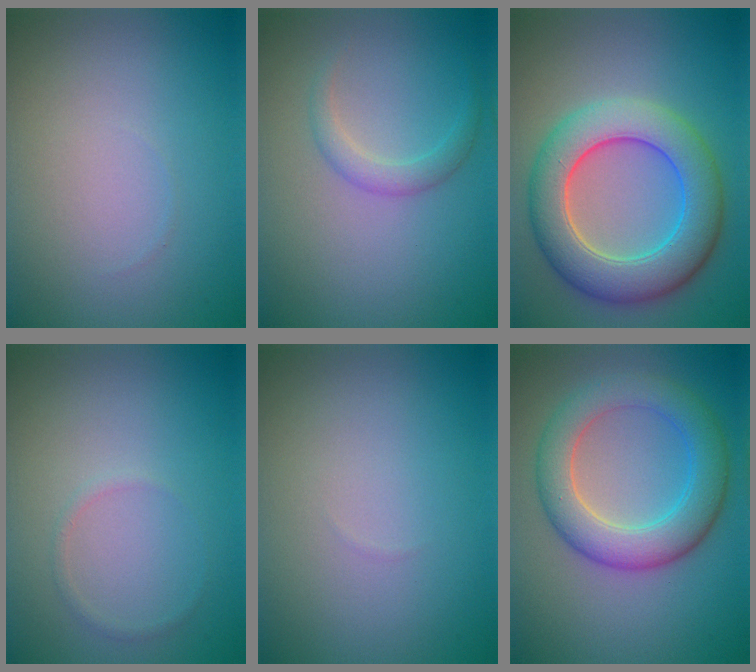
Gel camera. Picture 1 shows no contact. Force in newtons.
{"total": 1.7, "press": 1.7, "slide": 0.1}
{"total": 8.3, "press": 8.2, "slide": 0.6}
{"total": 0.6, "press": 0.6, "slide": 0.1}
{"total": 0.0}
{"total": 6.2, "press": 6.1, "slide": 0.4}